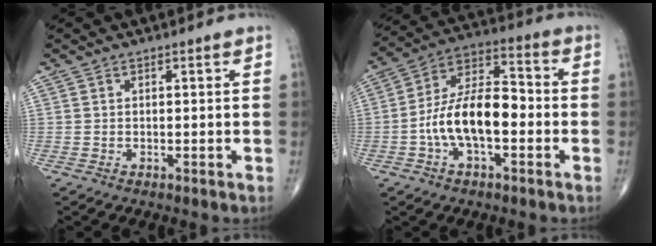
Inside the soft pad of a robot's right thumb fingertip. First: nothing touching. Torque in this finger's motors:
{"motor_torque": [0.94, 0.93, 1.08, 0.00, 0.25]}